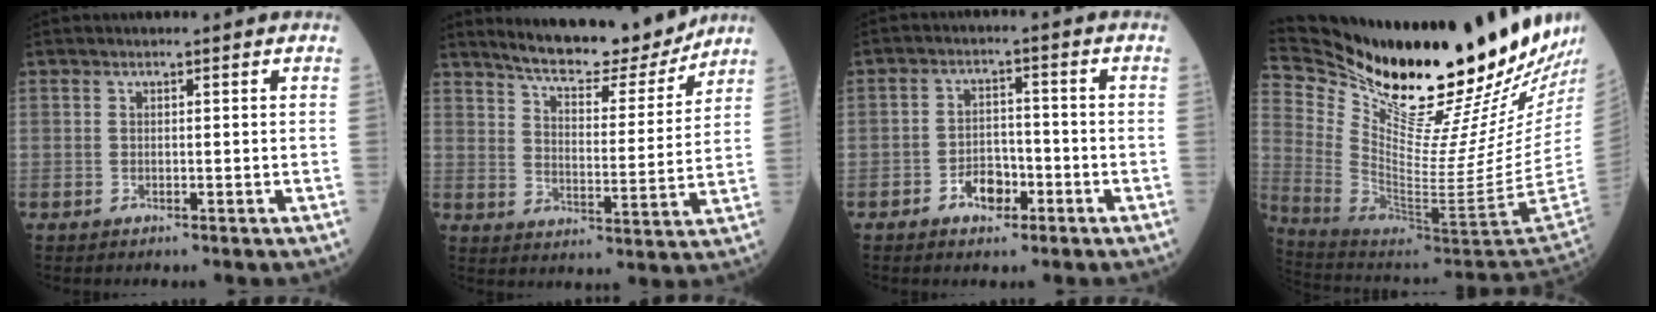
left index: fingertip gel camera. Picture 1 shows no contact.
{"total": 13.8, "force": [12.7, 2.0, 5.1], "torque": [-0.082, -0.011, 0.186]}
{"total": 4.3, "force": [-2.4, 2.6, 2.5], "torque": [-0.044, 0.009, -0.041]}
{"total": 28.9, "force": [24.4, -0.5, 15.5], "torque": [-0.268, -0.119, 0.376]}